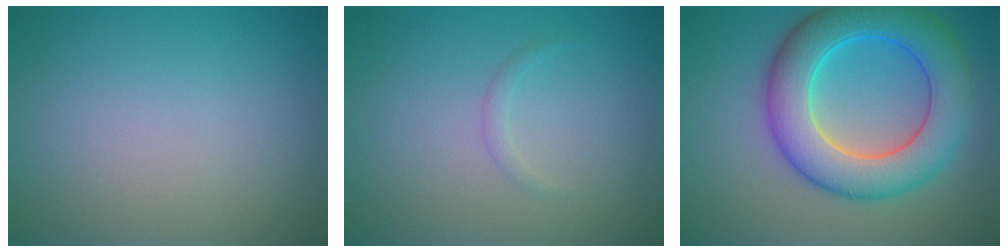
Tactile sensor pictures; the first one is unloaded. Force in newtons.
{"total": 0.7, "press": 0.7, "slide": 0.0}
{"total": 9.0, "press": 9.0, "slide": 0.2}